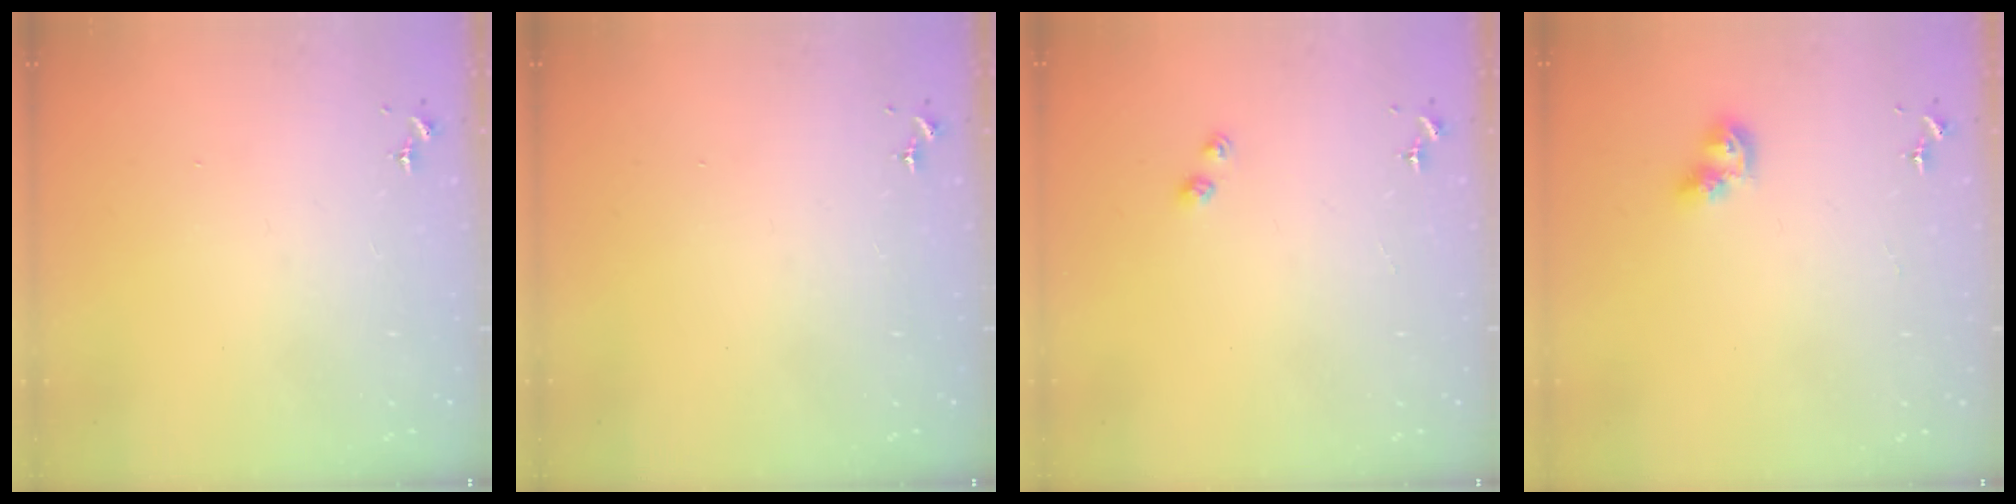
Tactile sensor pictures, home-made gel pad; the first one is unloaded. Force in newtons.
{"total": 0.0}
{"total": 2.6, "press": 2.6, "slide": 0.3}
{"total": 6.6, "press": 6.6, "slide": 0.4}